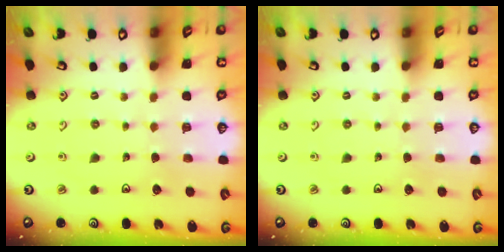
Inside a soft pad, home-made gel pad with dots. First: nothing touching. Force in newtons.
{"total": 0.0}